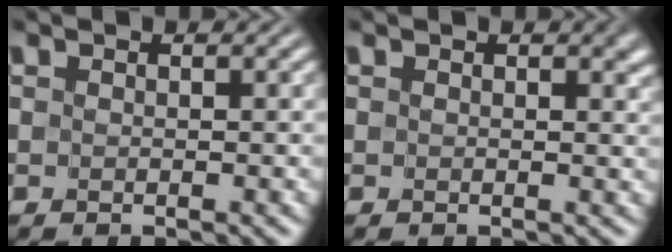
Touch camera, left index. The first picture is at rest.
{"total": 2.3, "force": [0.9, 1.3, 1.7], "torque": [-0.014, 0.000, 0.013]}